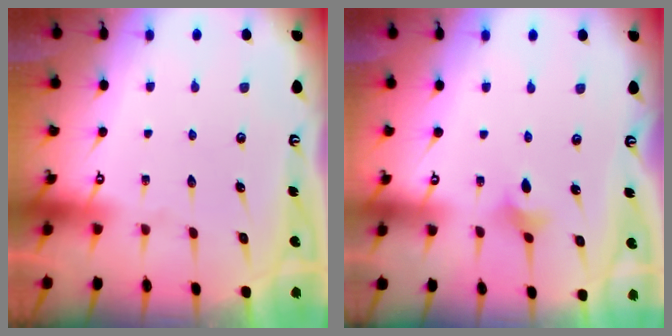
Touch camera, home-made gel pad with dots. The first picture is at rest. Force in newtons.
{"total": 2.8, "press": 2.8, "slide": 0.6}